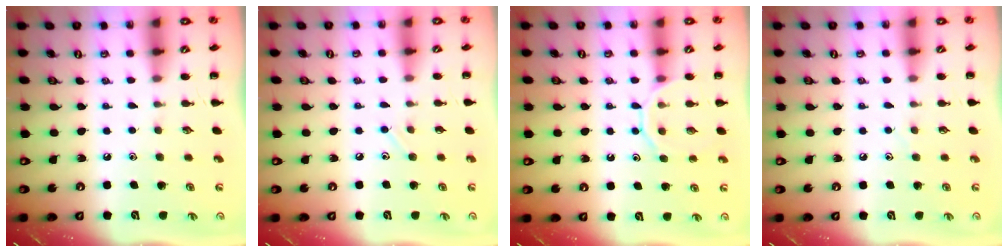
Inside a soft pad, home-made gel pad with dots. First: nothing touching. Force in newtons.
{"total": 4.0, "press": 3.8, "slide": 1.2}
{"total": 10.8, "press": 10.8, "slide": 1.3}
{"total": 4.0, "press": 3.9, "slide": 0.9}